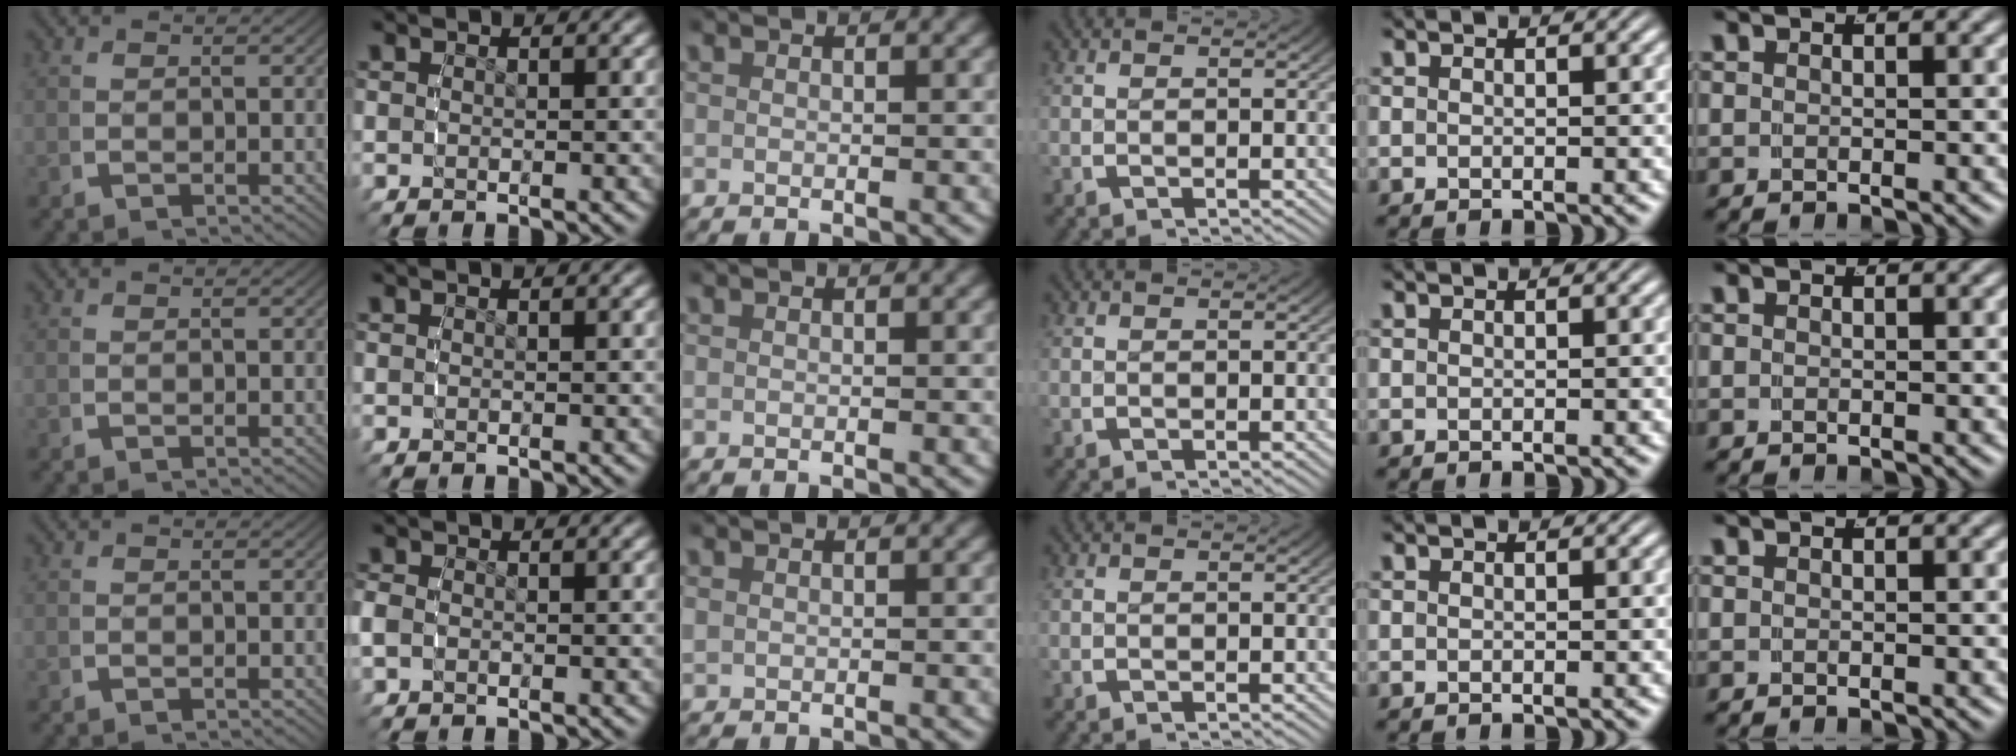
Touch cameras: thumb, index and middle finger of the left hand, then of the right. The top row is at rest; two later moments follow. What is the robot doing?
{"motion": "grasp_and_lifting", "object": "bottle cap"}